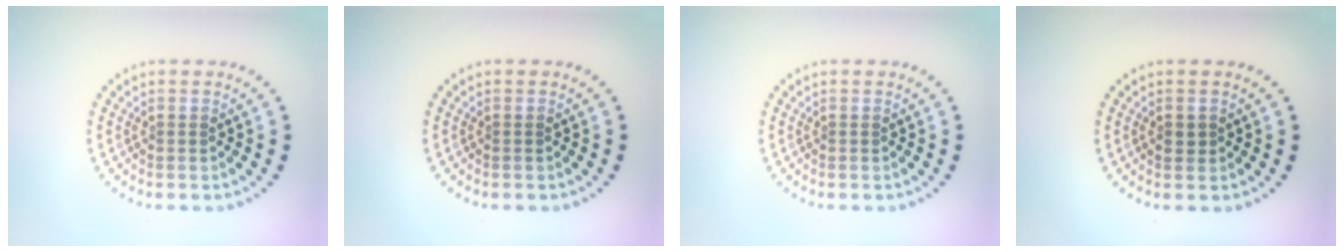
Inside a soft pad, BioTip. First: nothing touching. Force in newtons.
{"total": 0.0}
{"total": 0.0}
{"total": 1.2, "press": 1.2, "slide": 0.2}